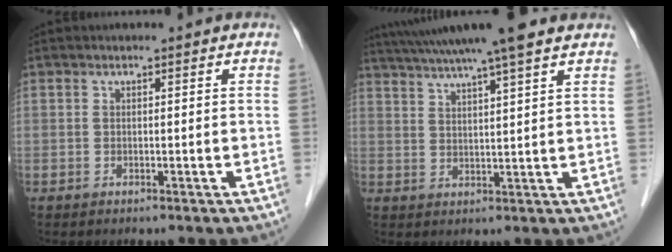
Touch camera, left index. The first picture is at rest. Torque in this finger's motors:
{"motor_torque": [0.29, -0.64, 0.91, 0.21]}